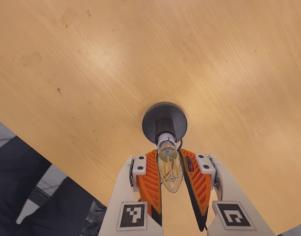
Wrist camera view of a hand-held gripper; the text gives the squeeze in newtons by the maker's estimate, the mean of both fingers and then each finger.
{"total": 13.4, "left": 12.9, "right": 14.0}